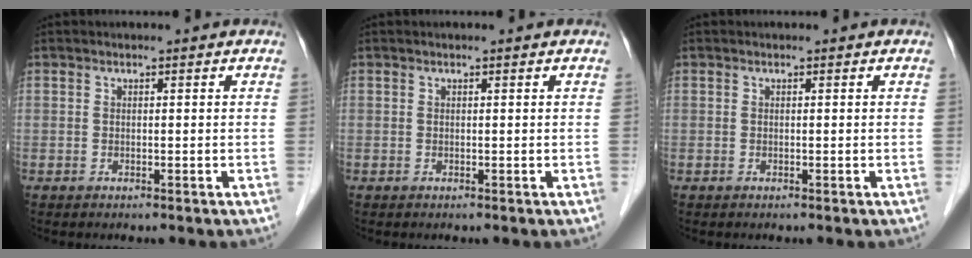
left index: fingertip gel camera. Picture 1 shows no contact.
{"total": 0.0}
{"total": 0.0}